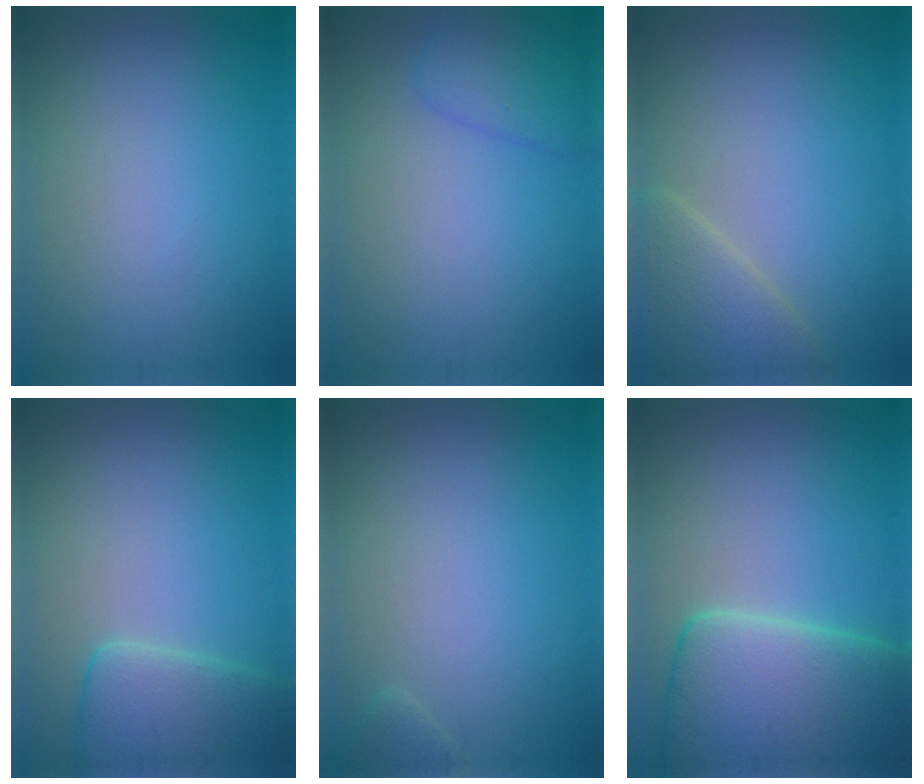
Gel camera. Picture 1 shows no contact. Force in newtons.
{"total": 2.7, "press": 2.7, "slide": 0.2}
{"total": 4.0, "press": 4.0, "slide": 0.3}
{"total": 5.0, "press": 4.9, "slide": 0.4}
{"total": 0.8, "press": 0.8, "slide": 0.1}
{"total": 11.3, "press": 11.3, "slide": 1.0}